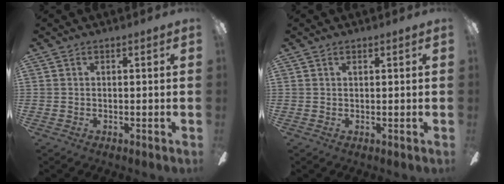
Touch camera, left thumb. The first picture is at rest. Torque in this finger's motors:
{"motor_torque": [0.11, -0.02, 0.06, -0.03, -0.01]}